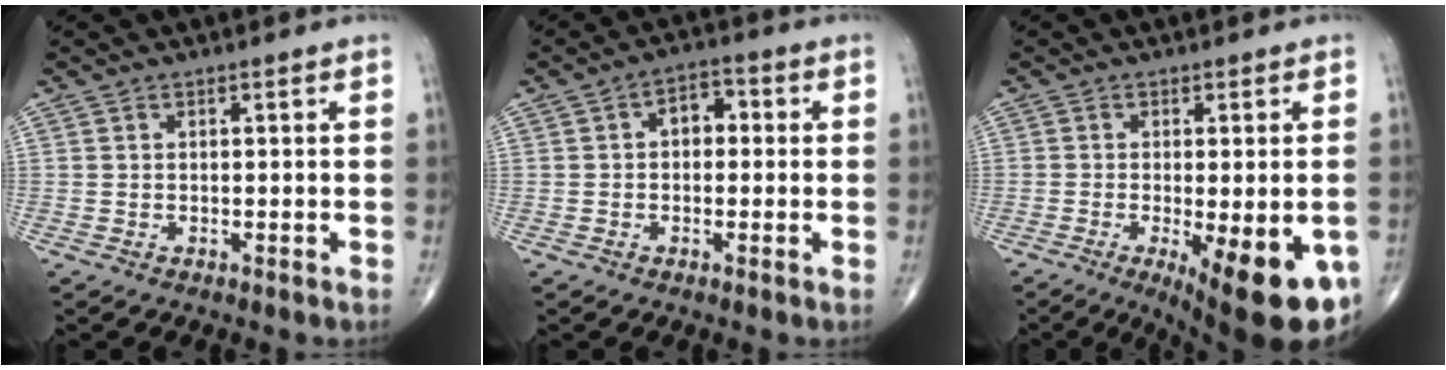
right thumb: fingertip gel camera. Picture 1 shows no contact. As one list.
[{"total": 4.9, "force": [0.4, 3.3, 3.6], "torque": [-0.036, 0.018, -0.003]}, {"total": 16.3, "force": [-6.4, 5.4, 14.0], "torque": [-0.151, -0.016, -0.078]}]